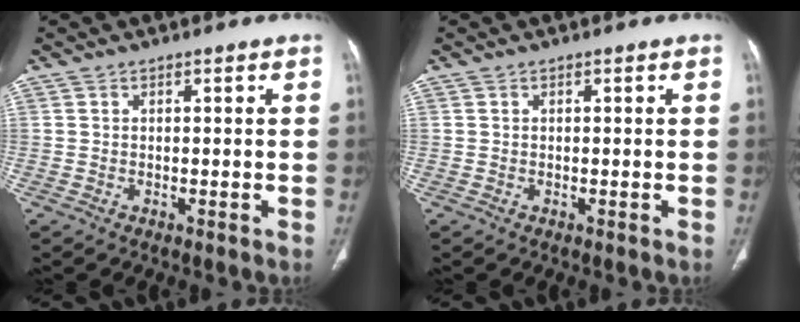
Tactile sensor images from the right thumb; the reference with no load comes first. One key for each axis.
{"total": 0.0}